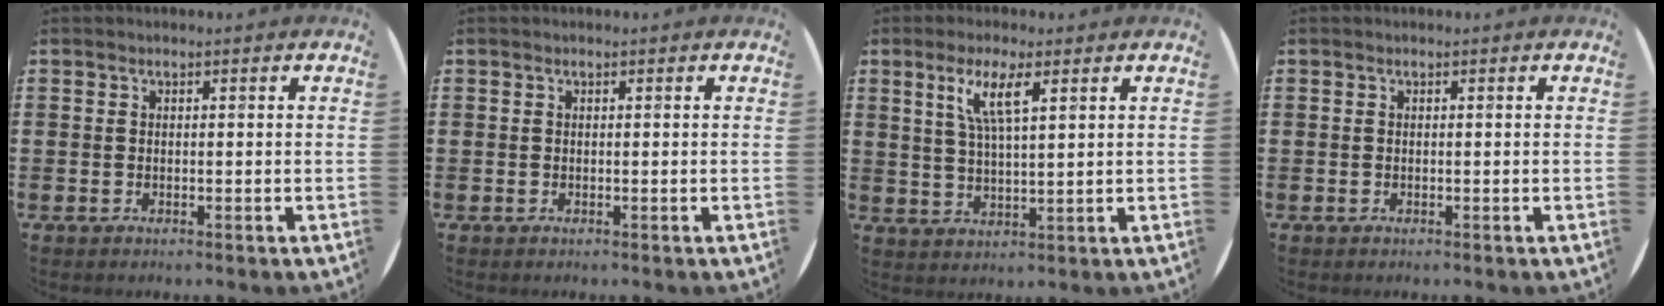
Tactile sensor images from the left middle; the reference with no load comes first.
{"total": 0.0}
{"total": 5.7, "force": [3.2, 1.1, 4.5], "torque": [-0.090, 0.005, 0.051]}
{"total": 0.0}